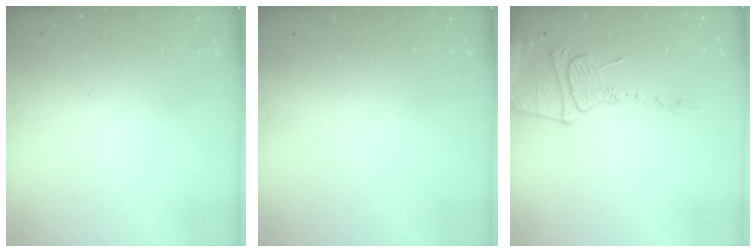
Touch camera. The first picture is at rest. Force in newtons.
{"total": 0.0}
{"total": 14.1, "press": 14.0, "slide": 1.3}